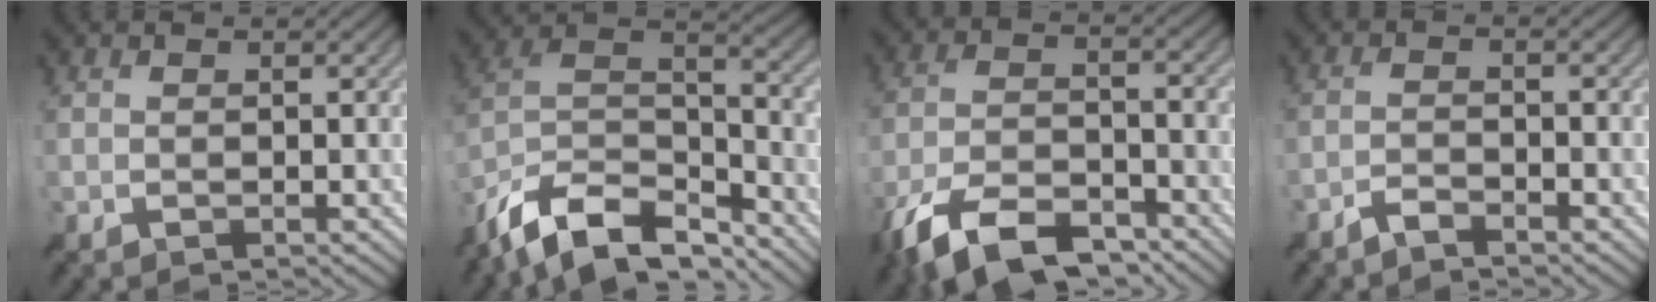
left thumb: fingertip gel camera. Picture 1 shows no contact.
{"total": 14.0, "force": [-10.4, 5.6, 7.3], "torque": [-0.187, 0.004, -0.183]}
{"total": 12.0, "force": [-8.4, 4.8, 7.0], "torque": [-0.146, -0.009, -0.165]}
{"total": 1.9, "force": [-1.6, 0.2, 1.0], "torque": [-0.020, 0.005, -0.039]}